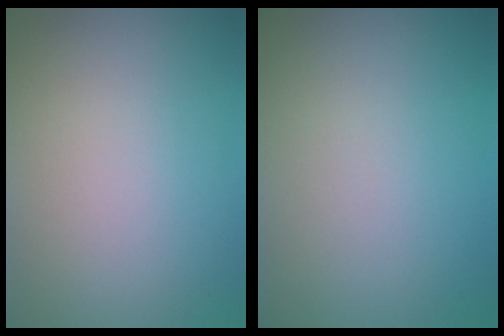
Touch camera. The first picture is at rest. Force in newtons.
{"total": 0.0}